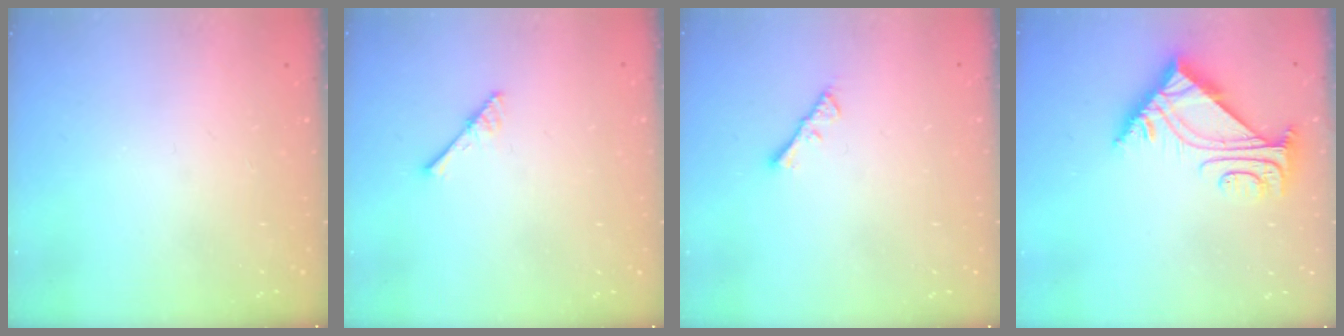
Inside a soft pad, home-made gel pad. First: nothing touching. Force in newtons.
{"total": 3.0, "press": 3.0, "slide": 0.3}
{"total": 2.3, "press": 2.2, "slide": 0.4}
{"total": 6.6, "press": 6.6, "slide": 0.9}